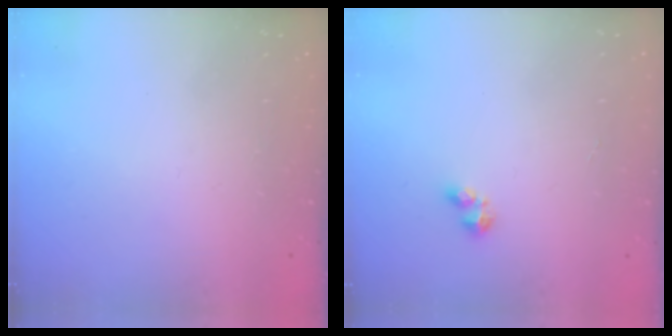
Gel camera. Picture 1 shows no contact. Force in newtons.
{"total": 2.6, "press": 2.5, "slide": 0.5}